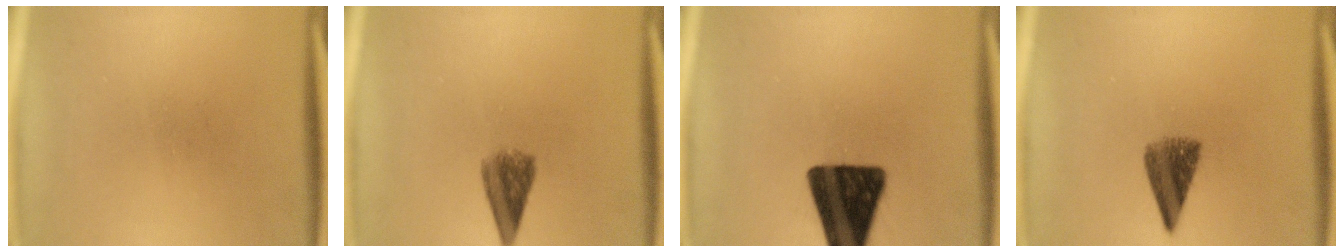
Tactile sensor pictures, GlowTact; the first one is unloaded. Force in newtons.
{"total": 4.5}
{"total": 16.4}
{"total": 5.6}